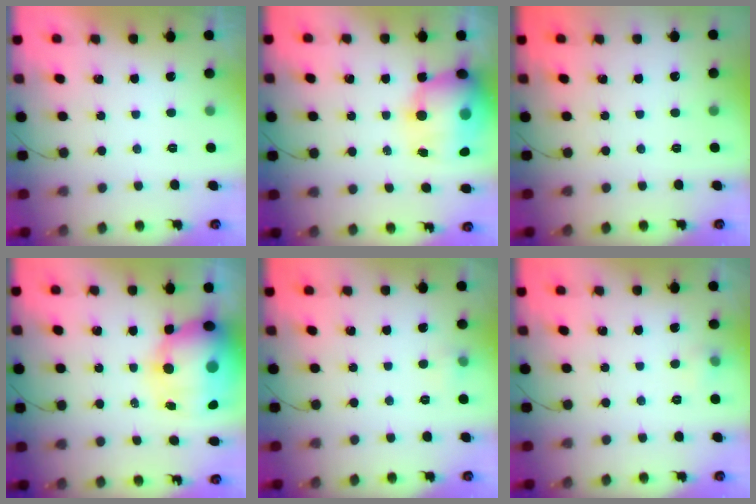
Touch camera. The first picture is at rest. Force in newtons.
{"total": 17.2, "press": 16.7, "slide": 4.2}
{"total": 0.0}
{"total": 17.7, "press": 16.3, "slide": 6.9}
{"total": 3.6, "press": 3.4, "slide": 1.2}
{"total": 4.1, "press": 3.8, "slide": 1.6}